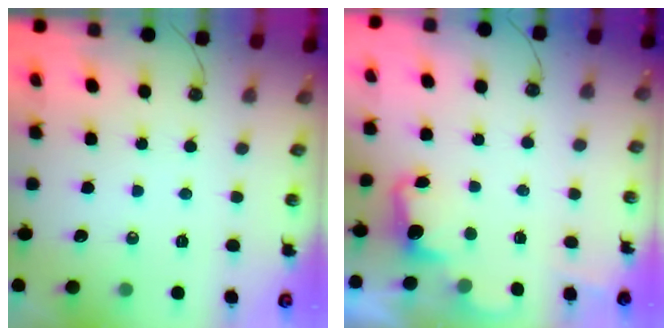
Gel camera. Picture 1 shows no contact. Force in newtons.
{"total": 2.2, "press": 2.0, "slide": 1.0}